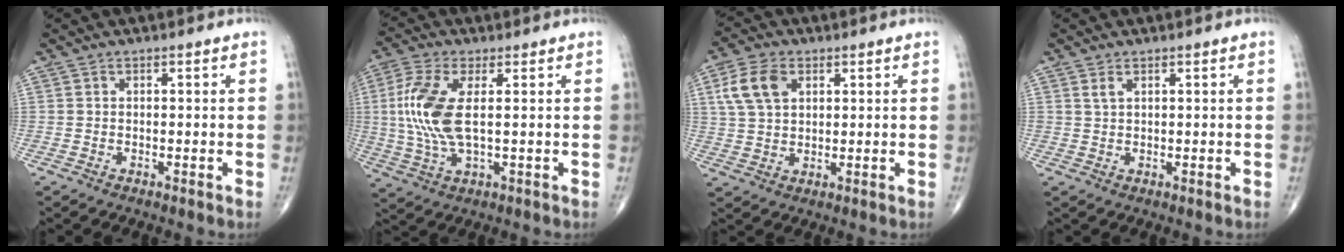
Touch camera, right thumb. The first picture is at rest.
{"total": 11.3, "force": [1.3, 4.4, 10.3], "torque": [-0.251, -0.002, 0.026]}
{"total": 8.1, "force": [2.9, 5.3, 5.4], "torque": [-0.103, 0.000, 0.057]}
{"total": 1.4, "force": [0.8, 0.6, 0.9], "torque": [-0.018, 0.003, 0.021]}